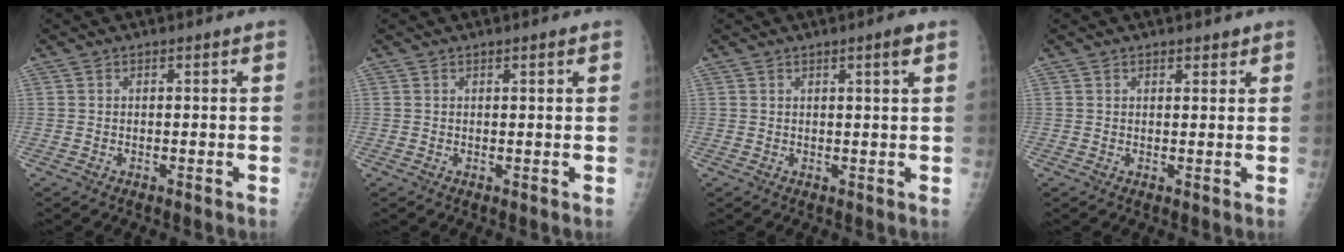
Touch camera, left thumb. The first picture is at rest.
{"total": 1.0, "force": [0.6, 0.2, 0.7], "torque": [-0.009, -0.002, 0.009]}
{"total": 2.3, "force": [1.3, 0.0, 1.9], "torque": [-0.030, -0.007, 0.020]}
{"total": 1.6, "force": [1.2, 0.8, 0.6], "torque": [0.004, -0.007, 0.014]}